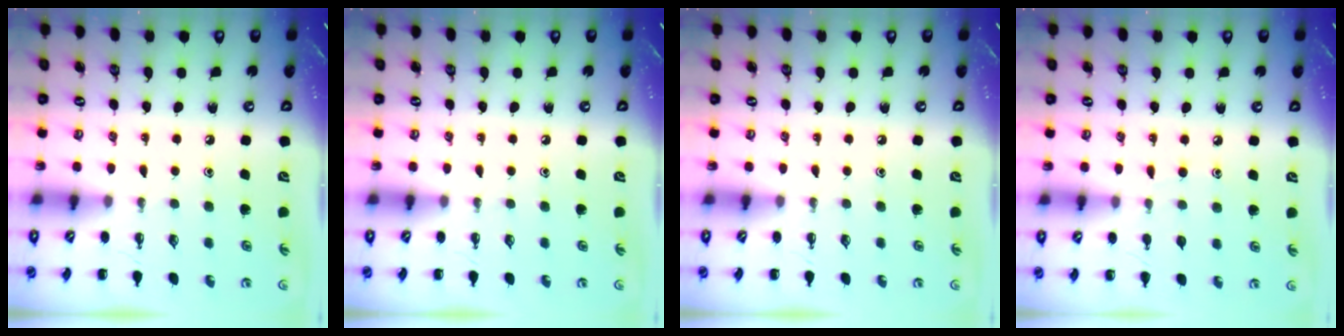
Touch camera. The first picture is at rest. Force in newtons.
{"total": 0.0}
{"total": 0.0}
{"total": 4.9, "press": 4.6, "slide": 1.7}